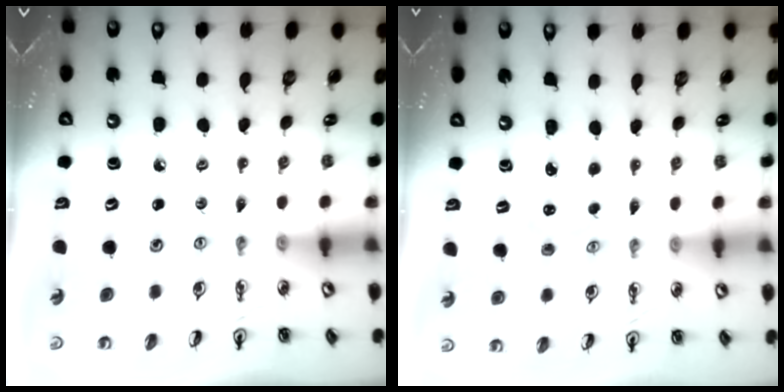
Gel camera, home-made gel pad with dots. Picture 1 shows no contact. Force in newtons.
{"total": 0.5, "press": 0.5, "slide": 0.1}